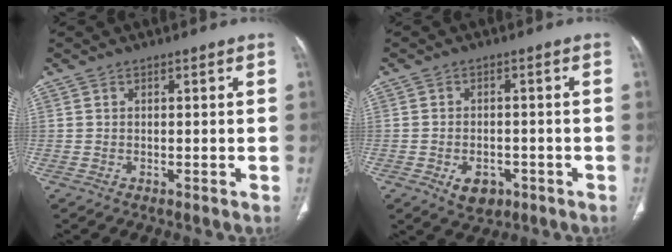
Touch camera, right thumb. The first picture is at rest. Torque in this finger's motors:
{"motor_torque": [-0.25, 0.23, 0.12, 0.48, 0.13]}